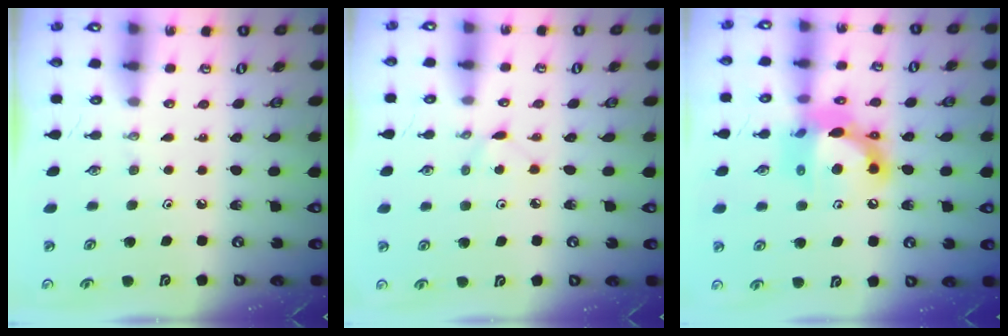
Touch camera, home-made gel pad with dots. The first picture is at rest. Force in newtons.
{"total": 2.9, "press": 2.8, "slide": 0.4}
{"total": 14.9, "press": 14.8, "slide": 1.5}